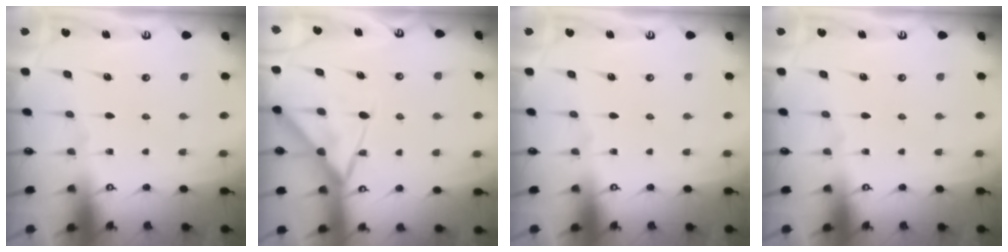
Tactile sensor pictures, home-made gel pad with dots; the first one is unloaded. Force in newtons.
{"total": 13.5, "press": 13.5, "slide": 1.2}
{"total": 0.0}
{"total": 0.0}